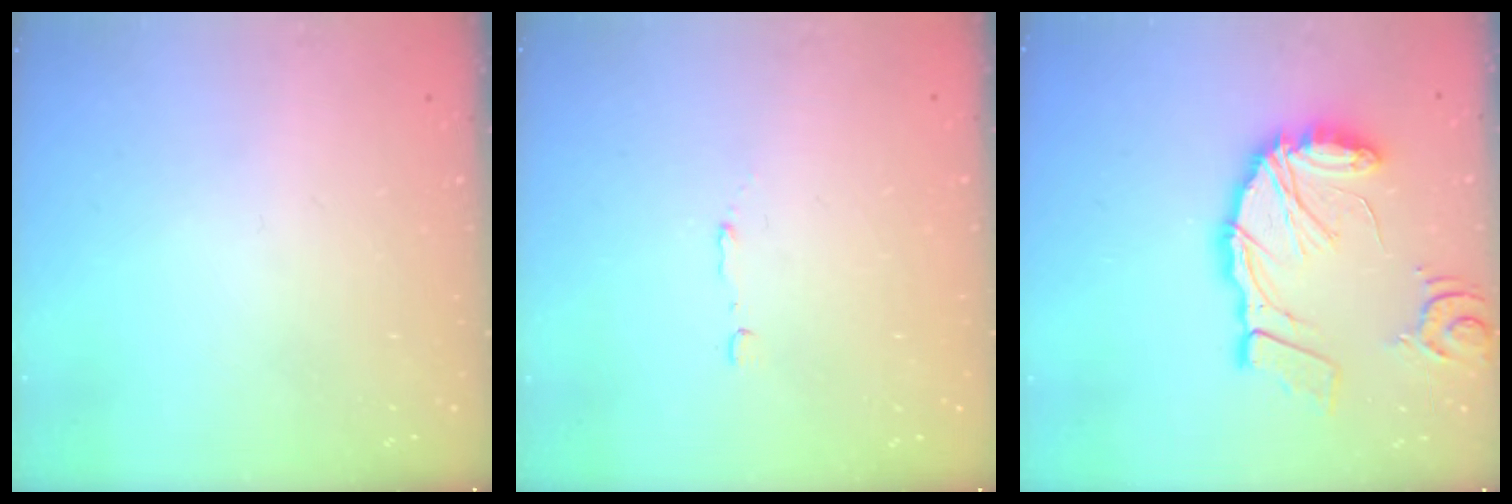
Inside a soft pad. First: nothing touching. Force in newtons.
{"total": 2.9, "press": 2.9, "slide": 0.6}
{"total": 17.5, "press": 17.4, "slide": 1.8}